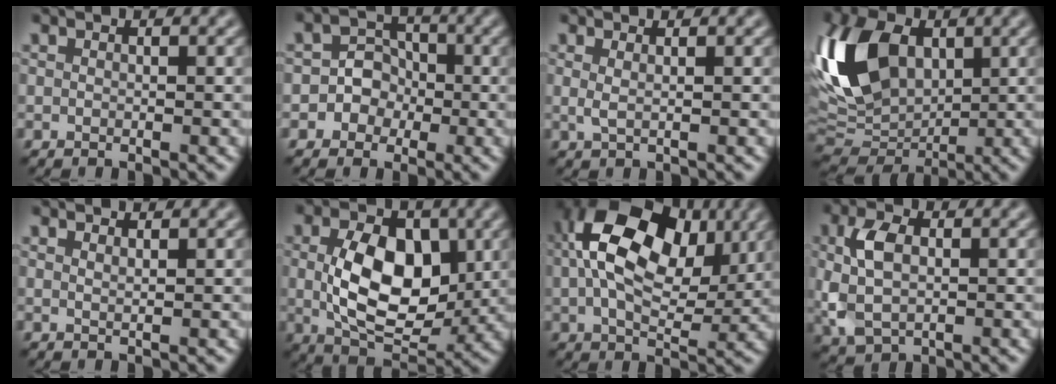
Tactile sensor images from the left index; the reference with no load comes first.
{"total": 3.2, "force": [-0.8, 2.9, 0.9], "torque": [0.014, 0.009, -0.034]}
{"total": 1.1, "force": [0.3, 0.4, 1.0], "torque": [-0.018, -0.003, 0.005]}
{"total": 11.7, "force": [2.4, 7.7, 8.5], "torque": [-0.188, 0.012, 0.031]}
{"total": 0.8, "force": [0.7, 0.2, 0.4], "torque": [-0.001, -0.001, 0.011]}
{"total": 9.0, "force": [0.5, 5.6, 7.0], "torque": [-0.128, -0.005, 0.010]}
{"total": 15.0, "force": [3.8, 9.5, 11.0], "torque": [-0.191, 0.032, 0.061]}
{"total": 5.1, "force": [0.3, 3.4, 3.8], "torque": [-0.085, 0.000, 0.007]}